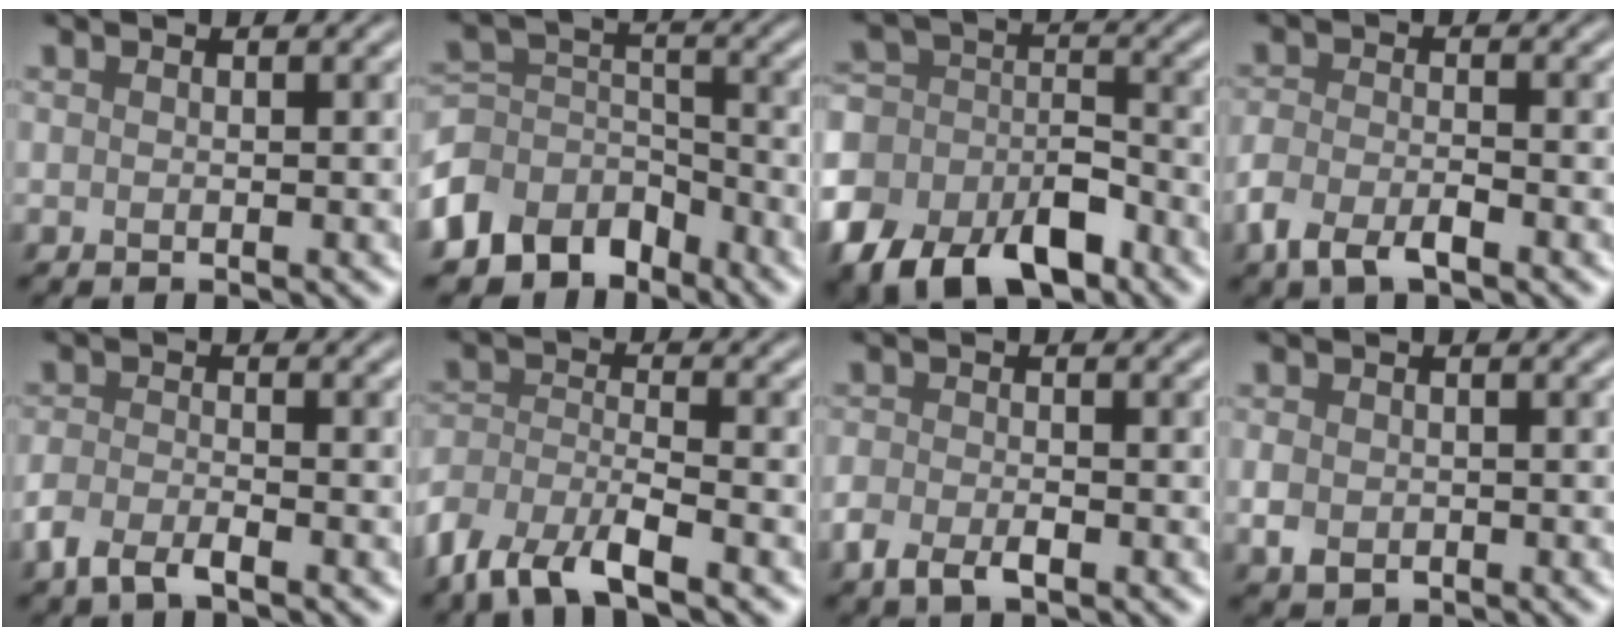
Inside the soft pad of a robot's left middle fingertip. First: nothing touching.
{"total": 6.7, "force": [-5.0, 4.2, 1.6], "torque": [-0.021, -0.004, -0.107]}
{"total": 9.7, "force": [-5.8, 5.6, 5.4], "torque": [-0.095, -0.014, -0.107]}
{"total": 3.7, "force": [-2.3, 1.6, 2.5], "torque": [-0.050, -0.004, -0.051]}
{"total": 2.9, "force": [-1.9, 1.1, 1.9], "torque": [-0.045, -0.003, -0.043]}
{"total": 6.2, "force": [-4.6, 2.1, 3.6], "torque": [-0.070, -0.007, -0.098]}
{"total": 2.7, "force": [-1.4, 1.3, 1.9], "torque": [-0.040, -0.003, -0.031]}
{"total": 2.1, "force": [-0.4, 1.7, 1.1], "torque": [-0.021, -0.006, -0.010]}